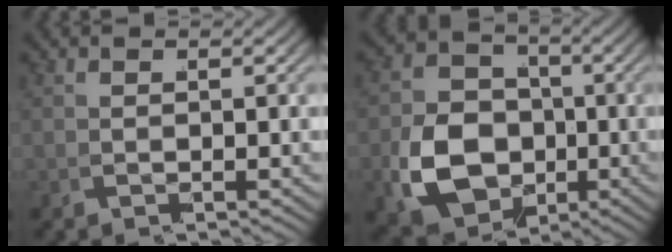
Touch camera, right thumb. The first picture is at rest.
{"total": 12.3, "force": [-2.3, 10.0, 6.9], "torque": [-0.153, -0.044, -0.023]}